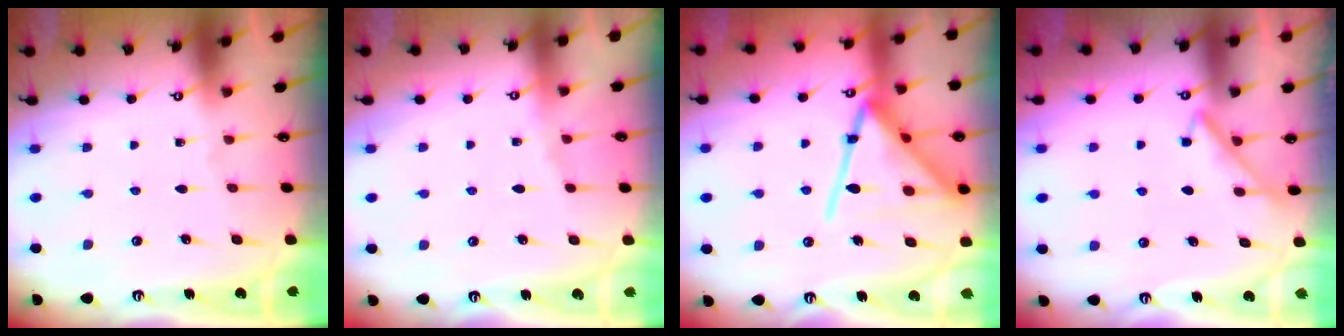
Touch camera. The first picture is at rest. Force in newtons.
{"total": 3.5, "press": 3.4, "slide": 0.7}
{"total": 19.5, "press": 19.4, "slide": 1.7}
{"total": 3.4, "press": 3.4, "slide": 0.5}